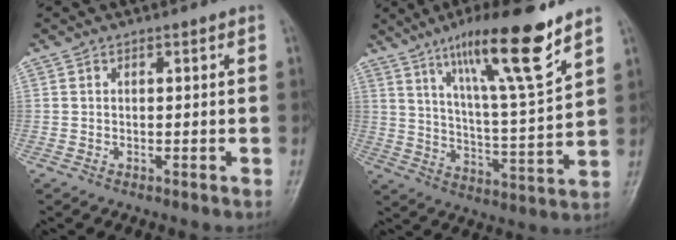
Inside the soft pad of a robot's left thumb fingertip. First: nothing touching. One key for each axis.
{"total": 17.4, "fx": 11.3, "fy": 2.0, "fz": 13.1, "tx": -0.205, "ty": -0.058, "tz": 0.189}